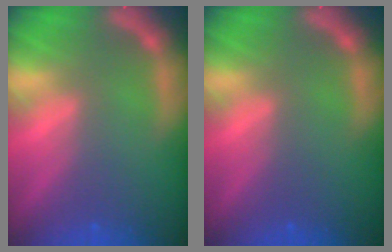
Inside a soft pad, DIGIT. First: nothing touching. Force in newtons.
{"total": 0.0}